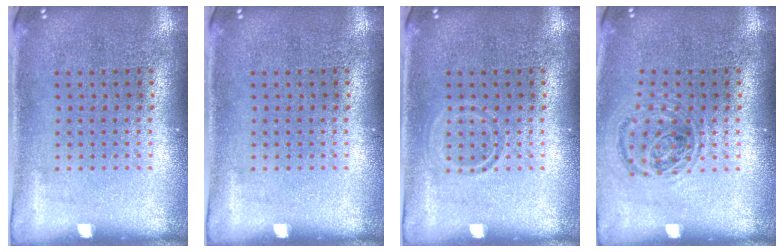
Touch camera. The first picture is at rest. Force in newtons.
{"total": 0.0}
{"total": 0.9, "press": 0.9, "slide": 0.2}
{"total": 0.9, "press": 0.9, "slide": 0.2}